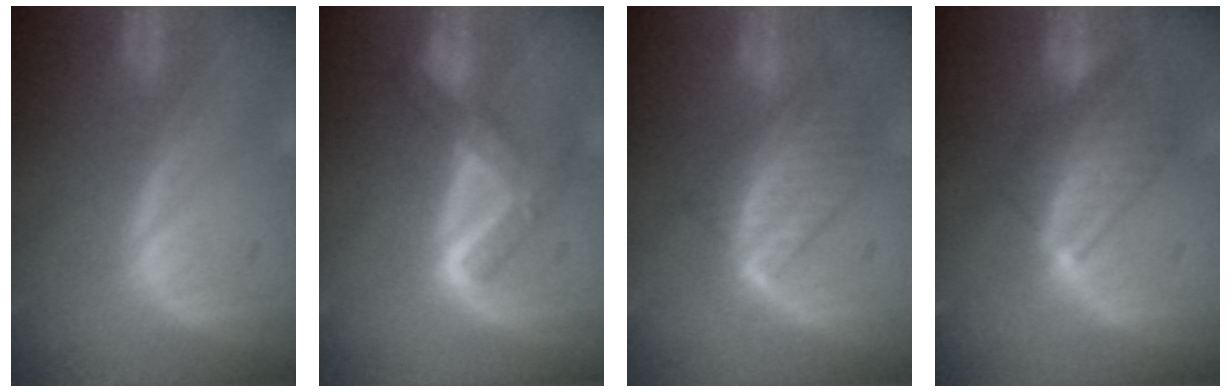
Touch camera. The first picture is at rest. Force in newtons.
{"total": 6.7, "press": 5.7, "slide": 3.5}
{"total": 8.0, "press": 7.1, "slide": 3.7}
{"total": 8.0, "press": 7.1, "slide": 3.7}